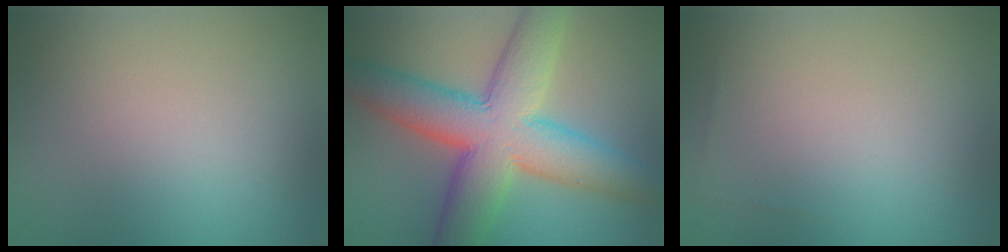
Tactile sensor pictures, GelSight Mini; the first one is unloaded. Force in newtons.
{"total": 10.6, "press": 10.6, "slide": 0.3}
{"total": 0.0}